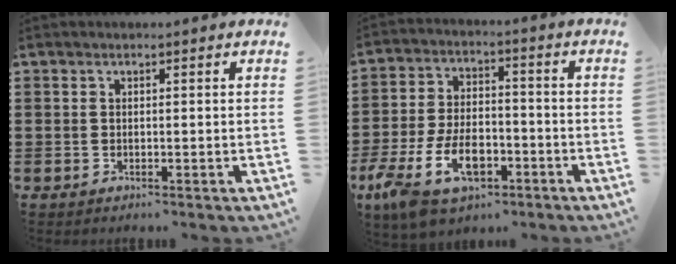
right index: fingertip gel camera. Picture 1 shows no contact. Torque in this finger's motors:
{"motor_torque": [2.14, 0.00, 1.05, 0.21]}